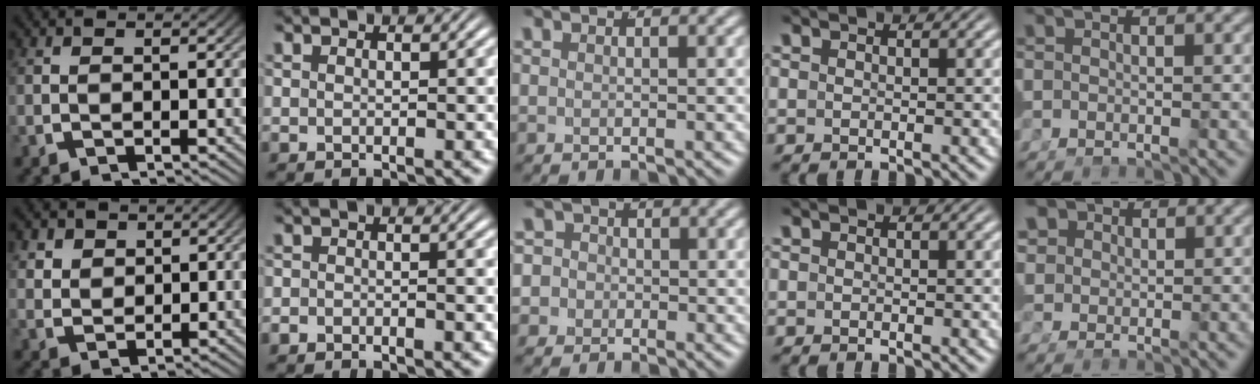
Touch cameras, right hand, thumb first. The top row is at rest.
{"thumb": {"total": 3.1, "force": [1.4, 2.4, 1.3], "torque": [-0.030, -0.012, 0.038]}, "index": {"total": 1.2, "force": [-1.1, 0.5, 0.1], "torque": [-0.002, -0.004, -0.021]}, "middle": {"total": 6.2, "force": [-0.9, 5.9, 1.5], "torque": [-0.048, -0.017, -0.023]}, "little": {"total": 2.2, "force": [1.4, 1.3, 1.1], "torque": [-0.025, -0.005, 0.036]}}